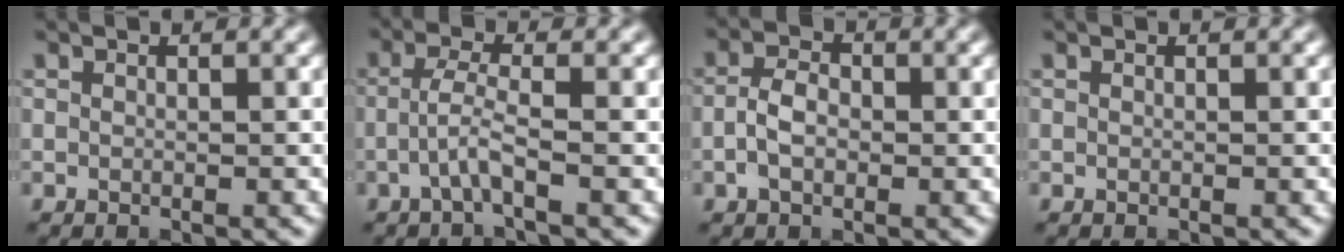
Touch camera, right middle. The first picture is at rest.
{"total": 2.4, "force": [-1.1, 0.2, 2.2], "torque": [-0.046, 0.011, -0.029]}
{"total": 2.7, "force": [-0.8, 1.7, 2.0], "torque": [-0.039, 0.007, -0.020]}
{"total": 0.0}